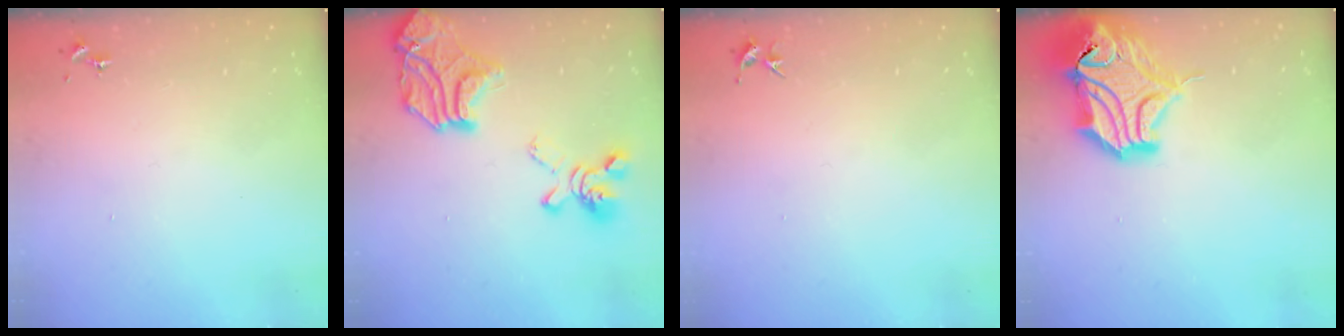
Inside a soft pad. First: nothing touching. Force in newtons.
{"total": 25.0, "press": 24.9, "slide": 2.6}
{"total": 3.3, "press": 3.3, "slide": 0.4}
{"total": 20.0, "press": 19.8, "slide": 2.7}